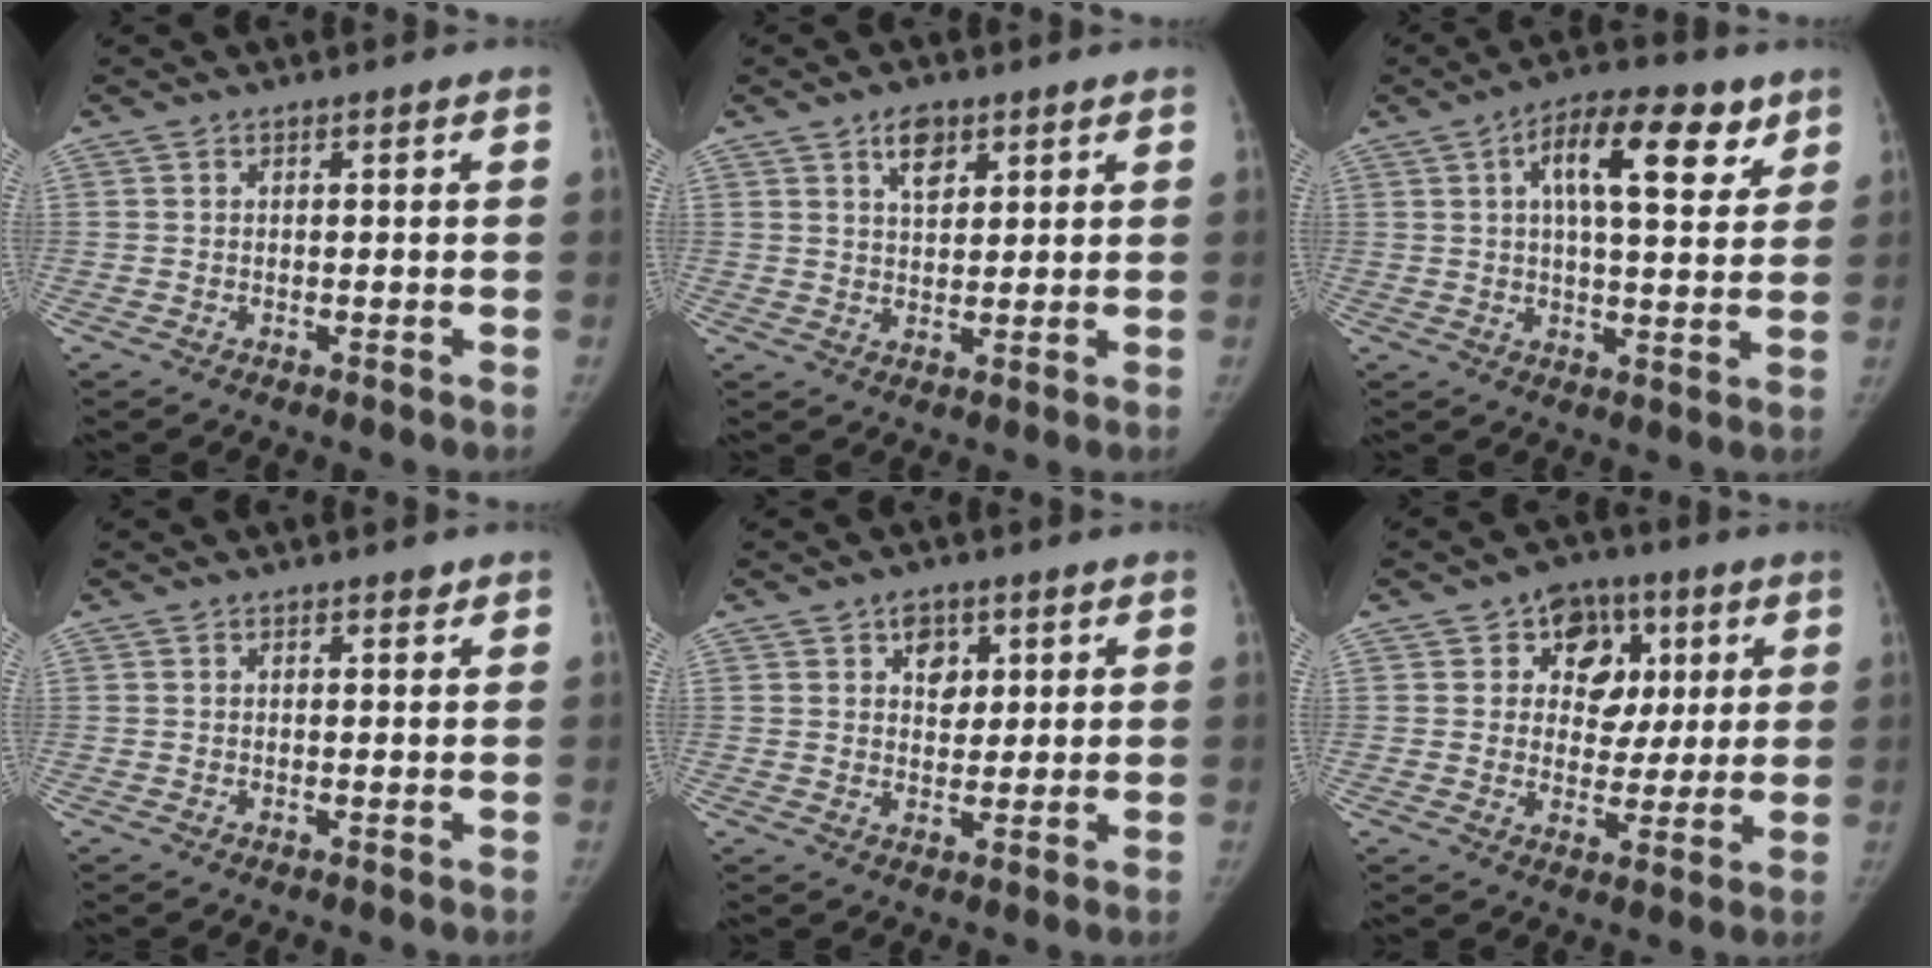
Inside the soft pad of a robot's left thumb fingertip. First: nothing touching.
{"total": 4.8, "force": [2.7, 2.7, 2.9], "torque": [-0.028, -0.017, 0.046]}
{"total": 13.9, "force": [6.0, 5.8, 11.1], "torque": [-0.140, -0.006, 0.087]}
{"total": 0.7, "force": [0.6, 0.3, 0.3], "torque": [0.001, -0.003, 0.006]}
{"total": 4.6, "force": [2.1, 3.4, 2.3], "torque": [-0.007, -0.010, 0.032]}
{"total": 11.0, "force": [3.8, 8.9, 5.3], "torque": [-0.021, -0.007, 0.056]}